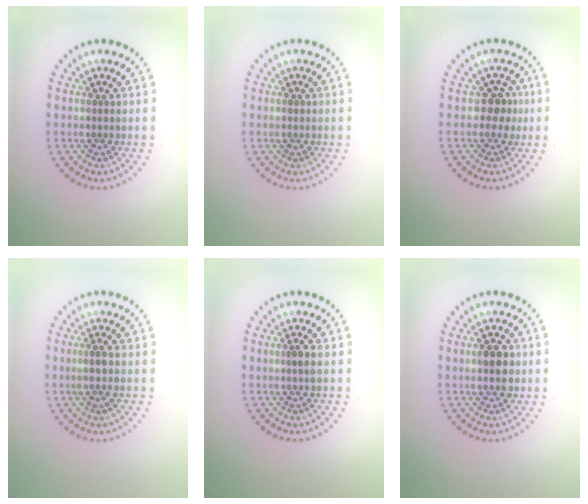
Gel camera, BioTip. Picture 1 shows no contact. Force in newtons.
{"total": 0.8, "press": 0.7, "slide": 0.1}
{"total": 1.8, "press": 1.6, "slide": 0.9}
{"total": 1.4, "press": 1.1, "slide": 0.8}
{"total": 1.4, "press": 1.1, "slide": 0.8}
{"total": 2.4, "press": 2.4, "slide": 0.2}